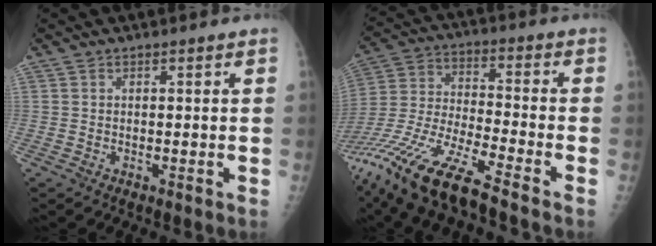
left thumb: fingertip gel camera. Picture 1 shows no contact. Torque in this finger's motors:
{"motor_torque": [0.67, 1.52, 1.21, 1.28, 0.22]}